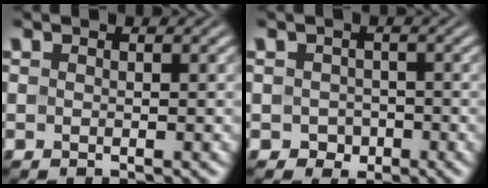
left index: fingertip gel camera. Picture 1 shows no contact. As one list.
[{"total": 1.6, "force": [-0.5, 1.5, 0.4], "torque": [0.002, -0.002, -0.011]}]